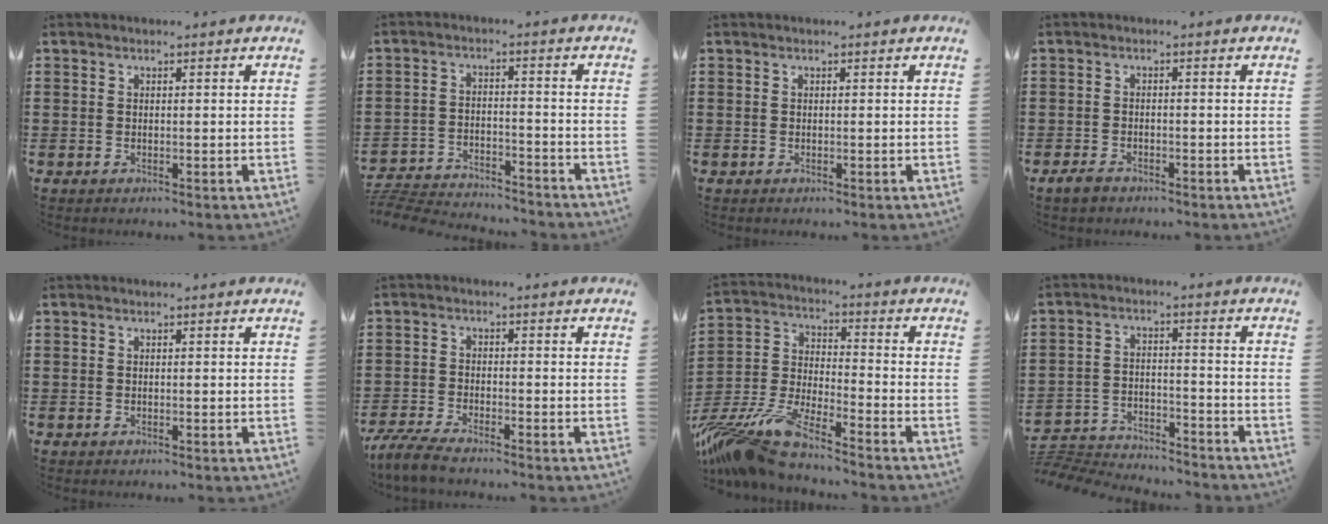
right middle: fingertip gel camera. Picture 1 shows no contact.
{"total": 5.1, "force": [-5.0, 0.5, 0.7], "torque": [-0.028, 0.000, -0.106]}
{"total": 0.0}
{"total": 1.9, "force": [-1.4, 0.8, 0.9], "torque": [-0.028, -0.003, -0.030]}
{"total": 0.0}
{"total": 3.9, "force": [-3.6, 0.1, 1.6], "torque": [-0.056, -0.016, -0.078]}
{"total": 11.1, "force": [-10.1, 0.5, 4.6], "torque": [-0.118, -0.004, -0.210]}
{"total": 4.7, "force": [-4.7, 0.6, 0.5], "torque": [-0.019, 0.003, -0.099]}